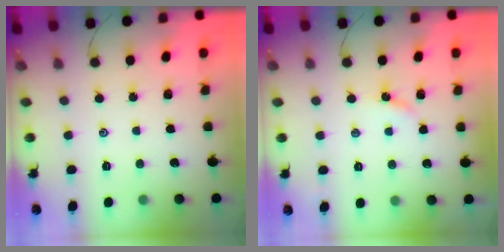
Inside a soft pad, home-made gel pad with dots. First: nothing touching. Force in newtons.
{"total": 2.9, "press": 2.9, "slide": 0.3}